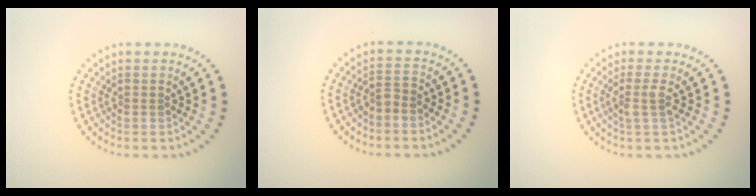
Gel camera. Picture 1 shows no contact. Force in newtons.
{"total": 1.5, "press": 1.2, "slide": 0.9}
{"total": 1.9, "press": 1.4, "slide": 1.2}